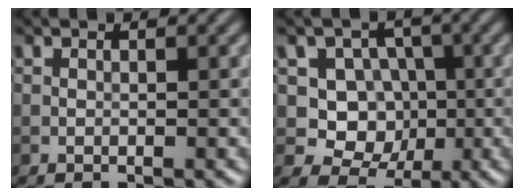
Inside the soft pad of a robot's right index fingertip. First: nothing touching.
{"total": 6.1, "force": [0.5, 5.6, 2.4], "torque": [-0.025, 0.007, -0.002]}